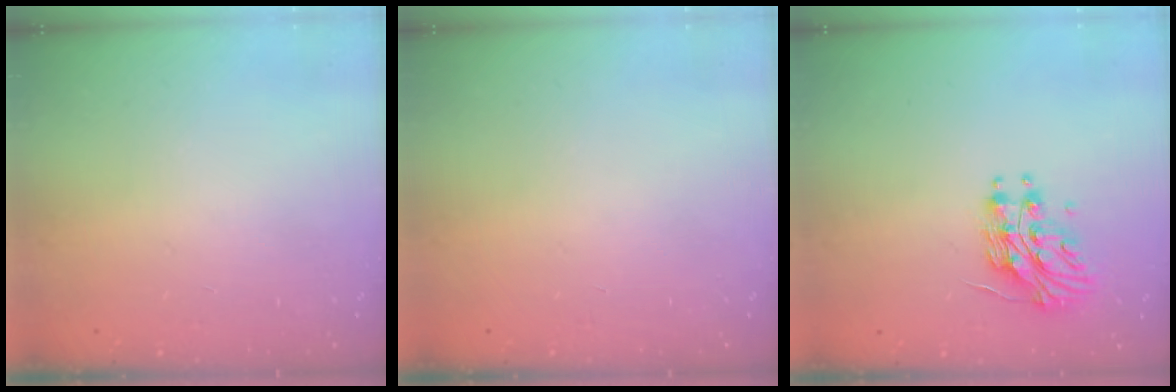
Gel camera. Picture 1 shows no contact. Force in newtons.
{"total": 0.0}
{"total": 11.8, "press": 11.8, "slide": 0.6}